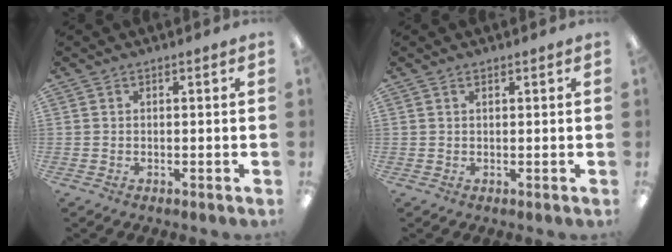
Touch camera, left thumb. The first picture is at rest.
{"total": 0.7, "force": [0.5, 0.3, 0.4], "torque": [-0.010, 0.001, 0.009]}